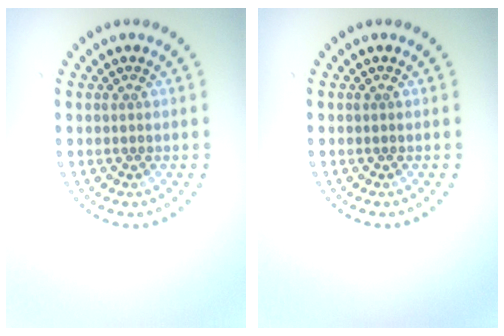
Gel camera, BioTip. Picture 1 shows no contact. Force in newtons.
{"total": 0.0}